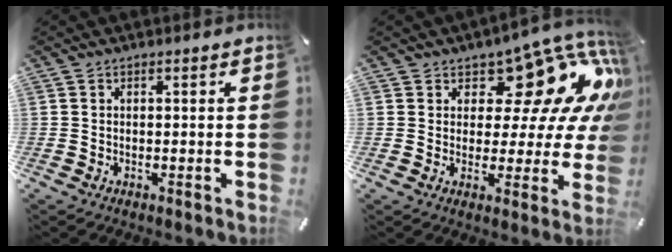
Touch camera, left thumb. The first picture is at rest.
{"total": 16.3, "force": [8.6, 8.9, 10.6], "torque": [-0.136, -0.069, 0.144]}